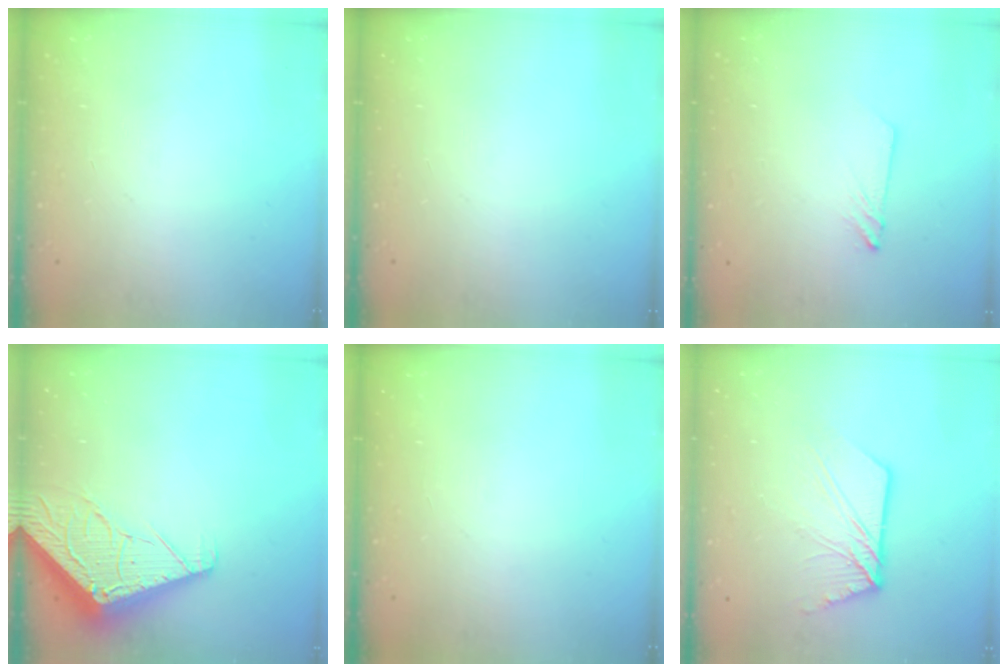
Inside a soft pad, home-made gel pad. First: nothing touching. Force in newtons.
{"total": 0.0}
{"total": 2.4, "press": 2.4, "slide": 0.2}
{"total": 6.5, "press": 6.5, "slide": 0.7}
{"total": 0.0}
{"total": 11.5, "press": 11.4, "slide": 1.0}